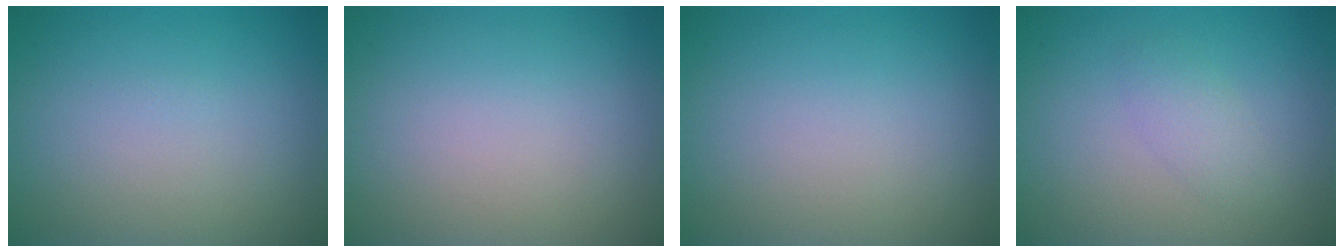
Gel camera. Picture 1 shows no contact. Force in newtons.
{"total": 0.0}
{"total": 0.0}
{"total": 1.6, "press": 1.6, "slide": 0.1}